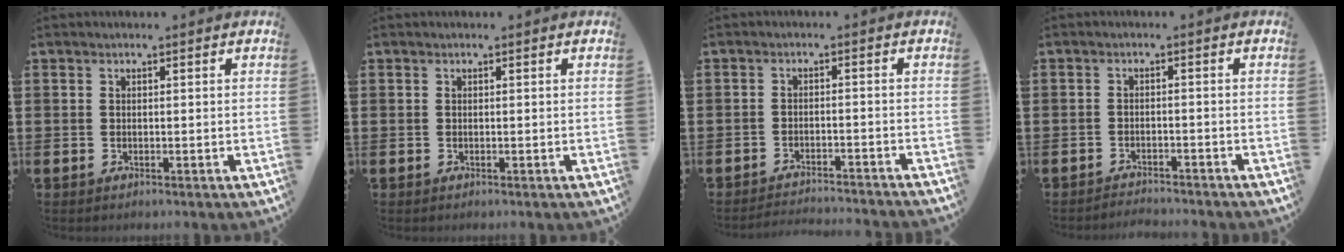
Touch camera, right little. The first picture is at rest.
{"total": 0.0}
{"total": 2.2, "force": [-2.2, -0.3, 0.0], "torque": [-0.002, 0.003, -0.047]}
{"total": 1.8, "force": [-1.8, -0.1, -0.2], "torque": [0.000, 0.005, -0.039]}